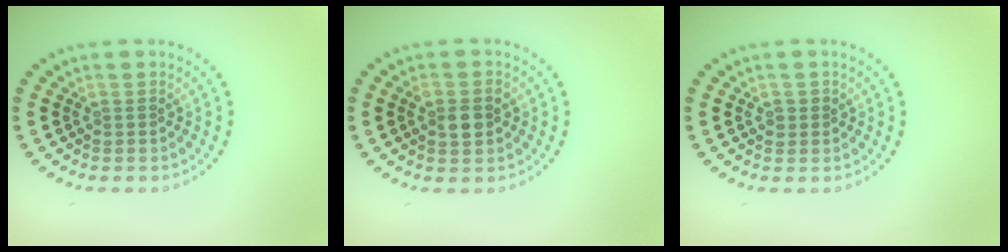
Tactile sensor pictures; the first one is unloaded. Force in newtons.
{"total": 2.6, "press": 2.5, "slide": 0.3}
{"total": 0.9, "press": 0.9, "slide": 0.3}